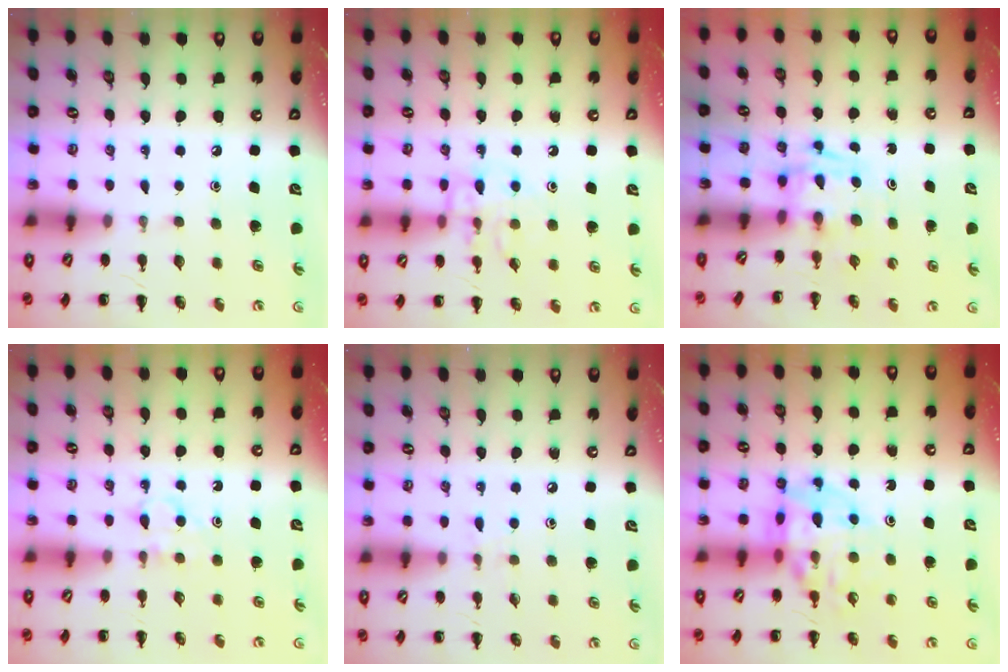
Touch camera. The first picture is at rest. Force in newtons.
{"total": 10.6, "press": 10.6, "slide": 0.5}
{"total": 2.9, "press": 2.9, "slide": 0.1}
{"total": 3.7, "press": 3.5, "slide": 1.3}
{"total": 5.0, "press": 4.6, "slide": 1.9}
{"total": 13.3, "press": 13.0, "slide": 2.9}